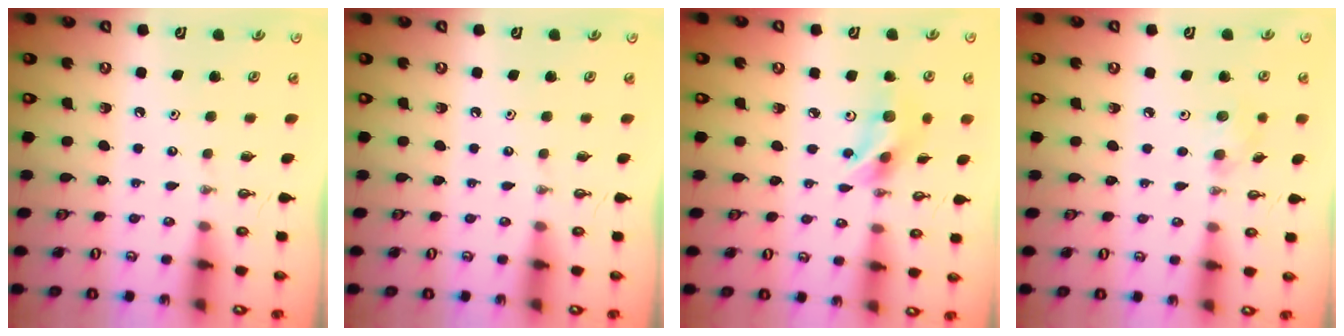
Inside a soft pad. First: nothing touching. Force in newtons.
{"total": 0.0}
{"total": 11.4, "press": 10.9, "slide": 3.3}
{"total": 5.7, "press": 5.4, "slide": 1.8}